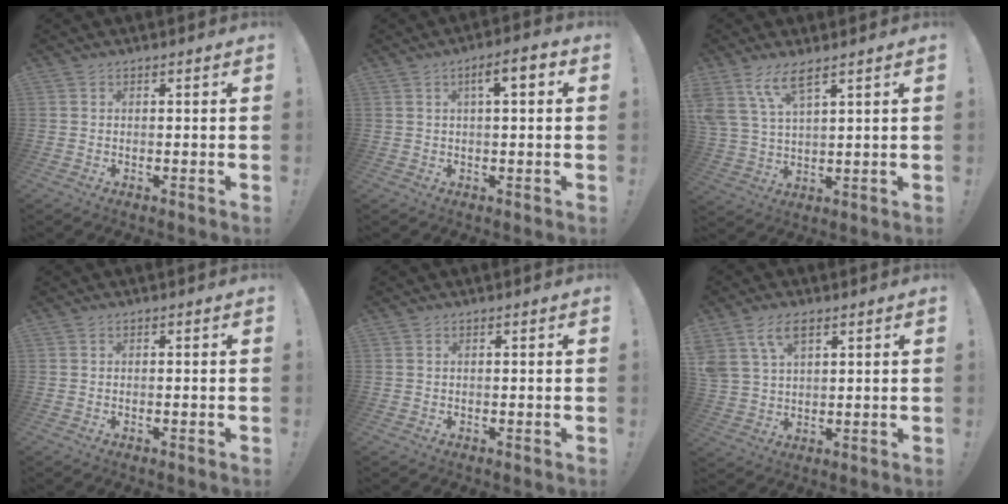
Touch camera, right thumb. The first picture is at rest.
{"total": 5.9, "force": [1.5, 1.4, 5.5], "torque": [-0.080, -0.001, 0.016]}
{"total": 8.8, "force": [6.1, 2.7, 5.7], "torque": [-0.114, -0.020, 0.118]}
{"total": 0.0}
{"total": 0.0}
{"total": 8.5, "force": [4.7, 4.9, 5.2], "torque": [-0.094, -0.005, 0.094]}